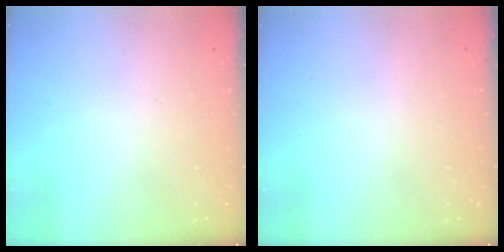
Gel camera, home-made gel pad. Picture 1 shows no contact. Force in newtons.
{"total": 0.0}